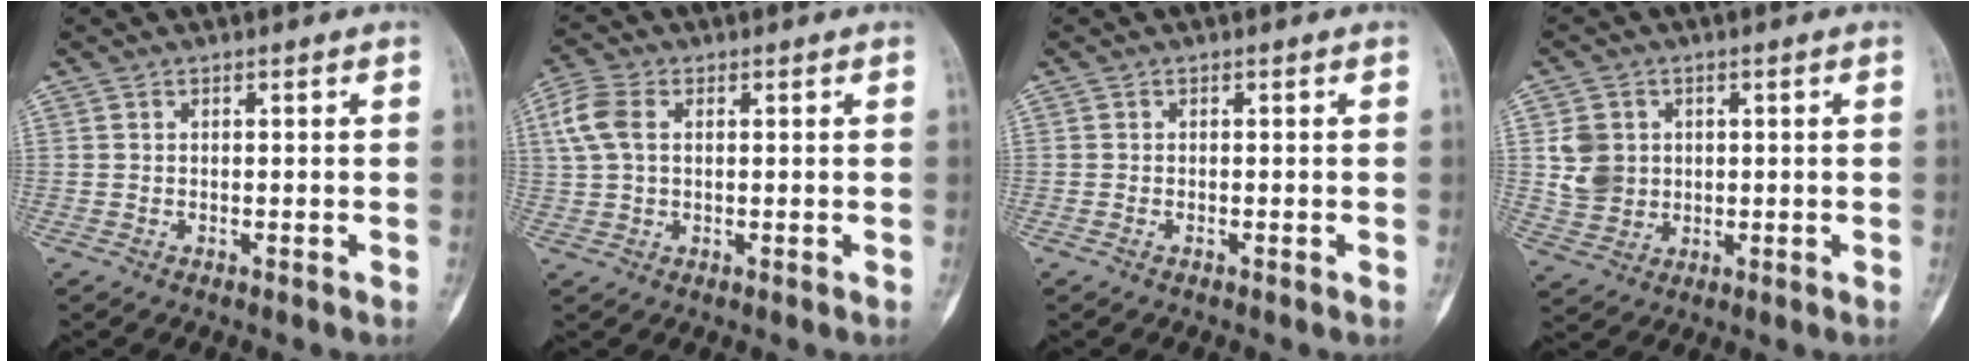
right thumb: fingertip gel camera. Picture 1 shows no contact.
{"total": 6.6, "force": [1.6, 4.2, 4.8], "torque": [-0.117, 0.013, 0.031]}
{"total": 0.0}
{"total": 6.8, "force": [1.1, 6.0, 2.9], "torque": [-0.034, -0.003, 0.028]}